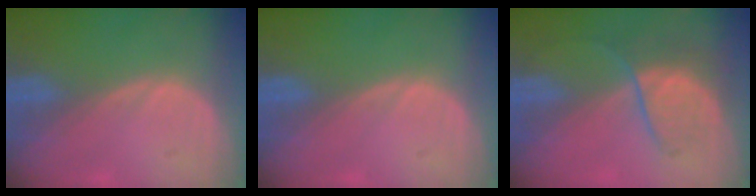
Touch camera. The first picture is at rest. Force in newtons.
{"total": 0.0}
{"total": 6.3, "press": 6.0, "slide": 2.0}